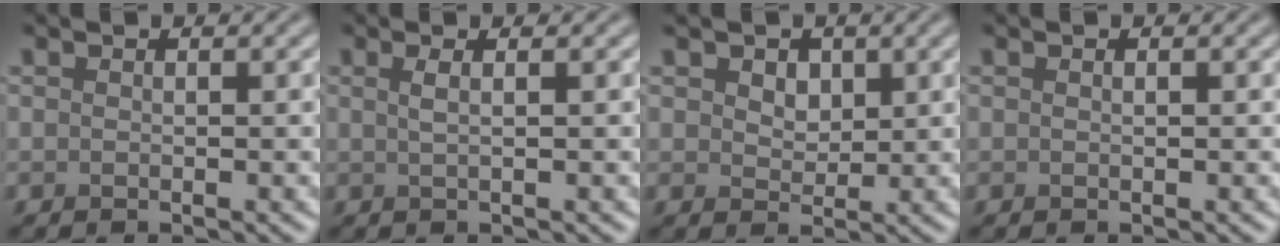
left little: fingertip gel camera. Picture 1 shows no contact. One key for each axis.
{"total": 1.5, "fx": 0.5, "fy": 0.6, "fz": 1.3, "tx": -0.019, "ty": 0.003, "tz": 0.002}
{"total": 2.7, "fx": 1.3, "fy": 1.8, "fz": 1.4, "tx": -0.028, "ty": 0.005, "tz": 0.014}
{"total": 0.0}